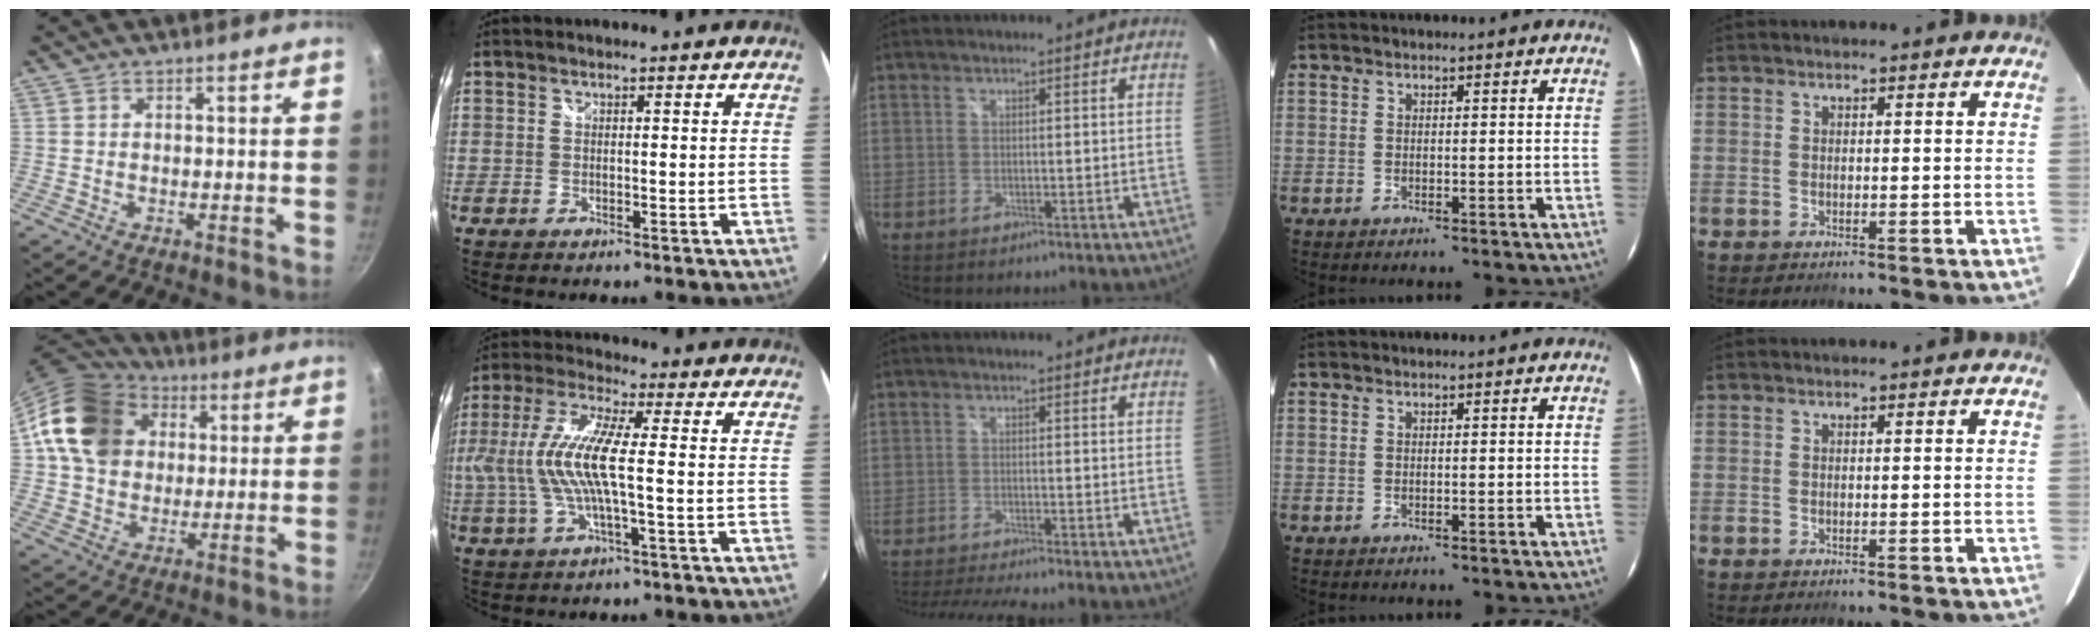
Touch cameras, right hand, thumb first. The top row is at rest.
{"thumb": {"total": 17.8, "force": [4.2, 14.5, 9.5], "torque": [-0.150, 0.018, 0.067]}, "index": {"total": 12.6, "force": [-1.0, 1.8, 12.4], "torque": [-0.244, -0.001, -0.018]}, "middle": {"total": 6.7, "force": [-6.0, -1.0, 2.8], "torque": [-0.069, -0.020, -0.100]}}